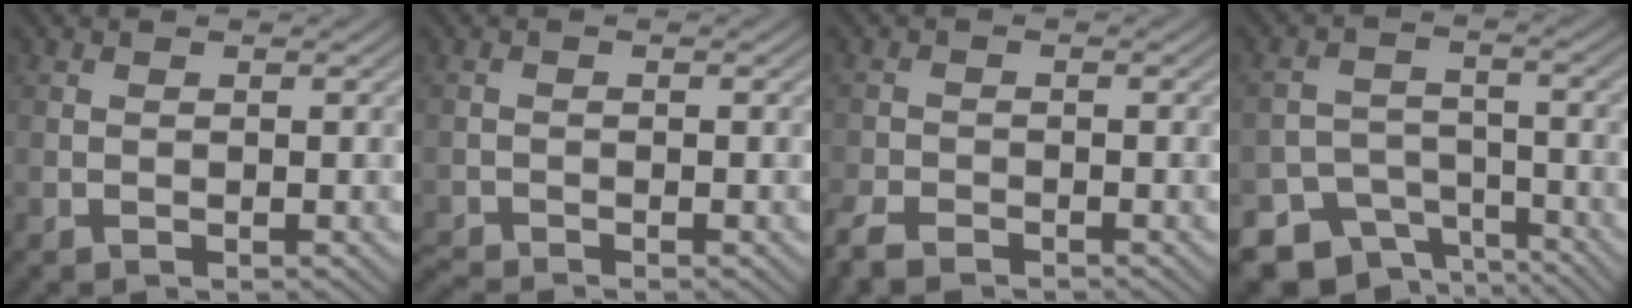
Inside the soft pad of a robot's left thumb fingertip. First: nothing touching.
{"total": 1.8, "force": [-1.7, 0.0, 0.4], "torque": [-0.011, -0.005, -0.038]}
{"total": 4.4, "force": [-3.5, 1.6, 2.1], "torque": [-0.045, -0.013, -0.075]}
{"total": 7.9, "force": [-5.9, 4.6, 2.4], "torque": [-0.032, -0.012, -0.095]}